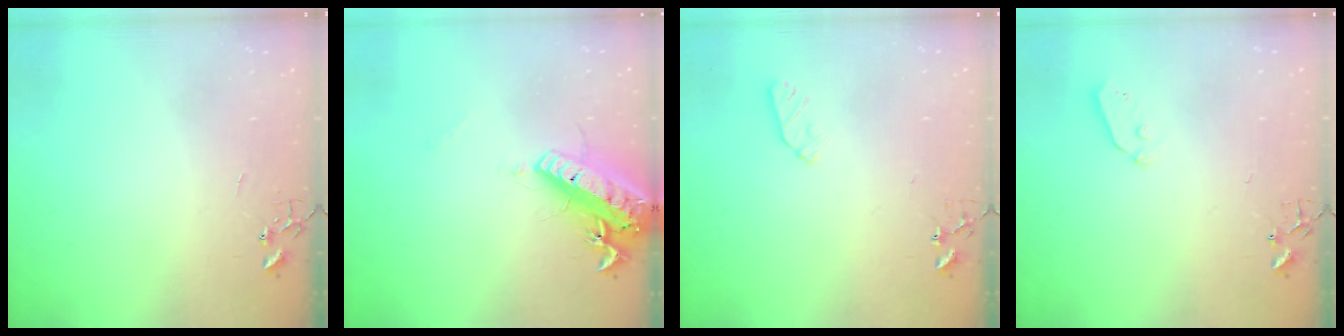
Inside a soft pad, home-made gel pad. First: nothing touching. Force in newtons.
{"total": 18.1, "press": 17.7, "slide": 3.6}
{"total": 5.4, "press": 5.3, "slide": 0.7}
{"total": 3.8, "press": 3.7, "slide": 0.7}